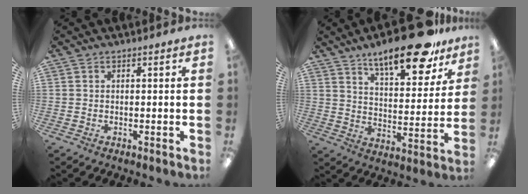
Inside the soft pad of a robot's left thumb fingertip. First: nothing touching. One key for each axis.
{"total": 18.7, "fx": 13.9, "fy": 6.0, "fz": 11.0, "tx": -0.162, "ty": -0.082, "tz": 0.227}